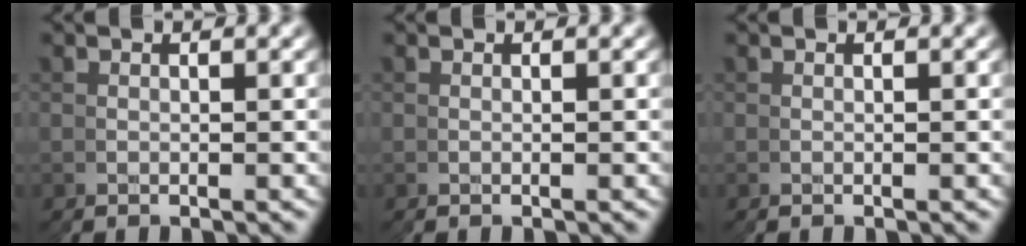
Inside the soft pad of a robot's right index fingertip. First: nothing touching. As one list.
[{"total": 0.0}, {"total": 0.0}]